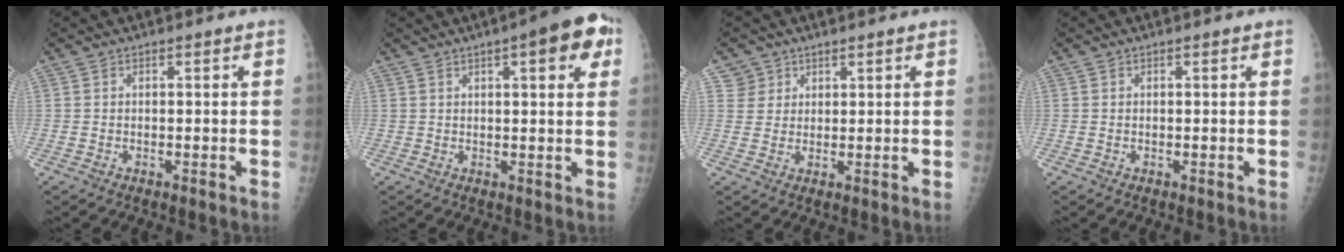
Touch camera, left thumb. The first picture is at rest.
{"total": 9.1, "force": [3.9, 2.6, 7.8], "torque": [-0.080, 0.002, 0.041]}
{"total": 3.0, "force": [2.0, 2.1, -0.7], "torque": [0.039, -0.009, 0.030]}
{"total": 0.0}